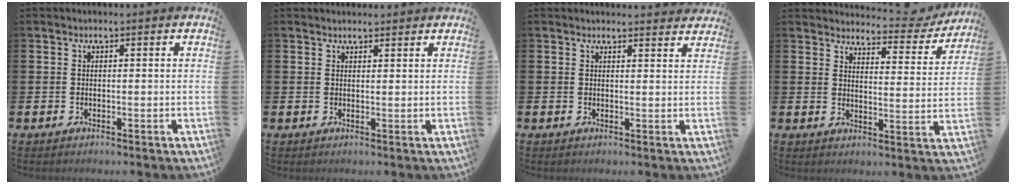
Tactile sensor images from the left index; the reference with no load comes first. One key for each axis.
{"total": 1.4, "fx": 1.4, "fy": 0.3, "fz": 0.0, "tx": 0.007, "ty": -0.004, "tz": 0.024}
{"total": 1.9, "fx": 1.9, "fy": 0.1, "fz": -0.2, "tx": 0.009, "ty": -0.014, "tz": 0.033}
{"total": 4.1, "fx": 4.0, "fy": 0.9, "fz": 0.8, "tx": -0.023, "ty": -0.031, "tz": 0.062}